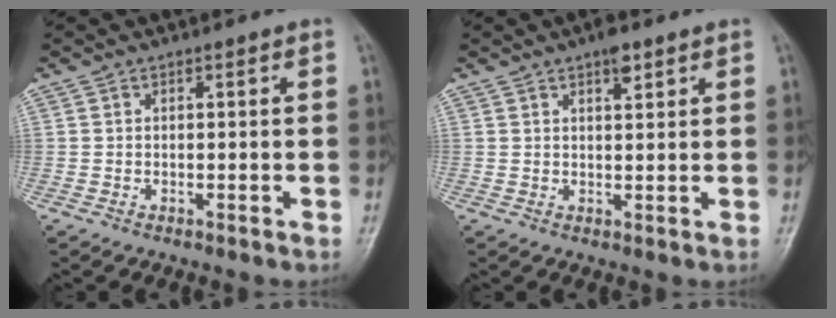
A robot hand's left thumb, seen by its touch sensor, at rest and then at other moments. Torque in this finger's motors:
{"motor_torque": [1.17, 0.54, 0.71, -0.76, 0.20]}